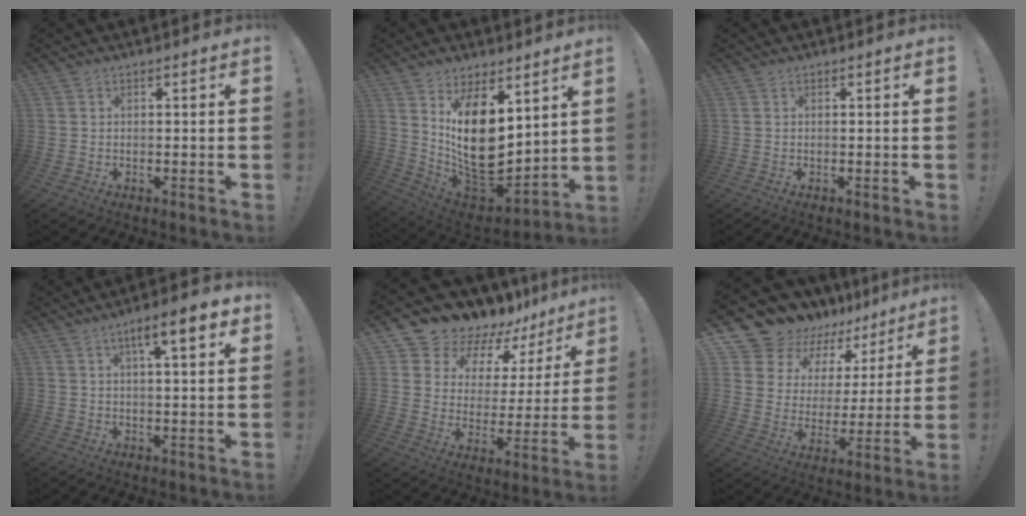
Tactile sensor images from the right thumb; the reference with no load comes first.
{"total": 18.5, "force": [4.1, 11.5, 14.0], "torque": [-0.234, -0.053, 0.092]}
{"total": 0.0}
{"total": 9.1, "force": [4.2, 1.8, 7.8], "torque": [-0.106, -0.017, 0.061]}
{"total": 10.2, "force": [9.0, 4.7, 1.1], "torque": [-0.042, -0.088, 0.166]}
{"total": 12.9, "force": [11.2, 6.2, 1.1], "torque": [-0.052, -0.095, 0.221]}